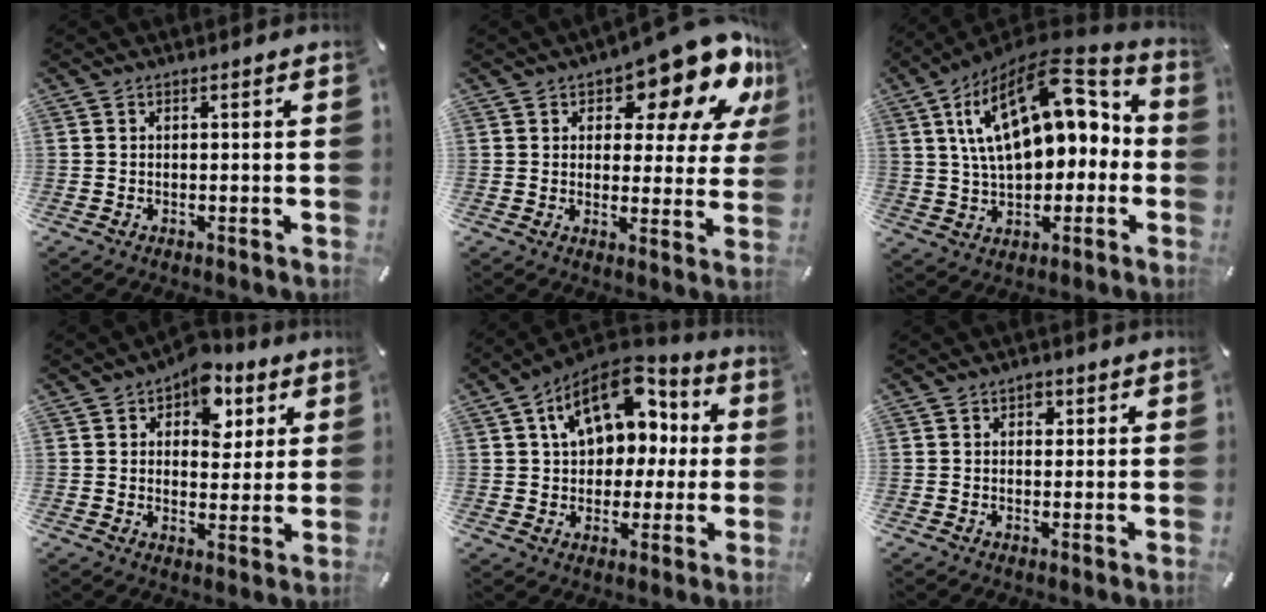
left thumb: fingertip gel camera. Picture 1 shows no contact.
{"total": 15.2, "force": [11.0, 5.7, 8.8], "torque": [-0.116, -0.086, 0.180]}
{"total": 21.8, "force": [6.8, 13.2, 15.9], "torque": [-0.261, -0.026, 0.114]}
{"total": 9.3, "force": [5.0, 6.5, 4.4], "torque": [-0.055, -0.025, 0.084]}
{"total": 15.6, "force": [6.0, 11.5, 8.7], "torque": [-0.144, -0.028, 0.110]}
{"total": 2.1, "force": [0.7, 1.8, 0.8], "torque": [0.004, -0.002, 0.006]}